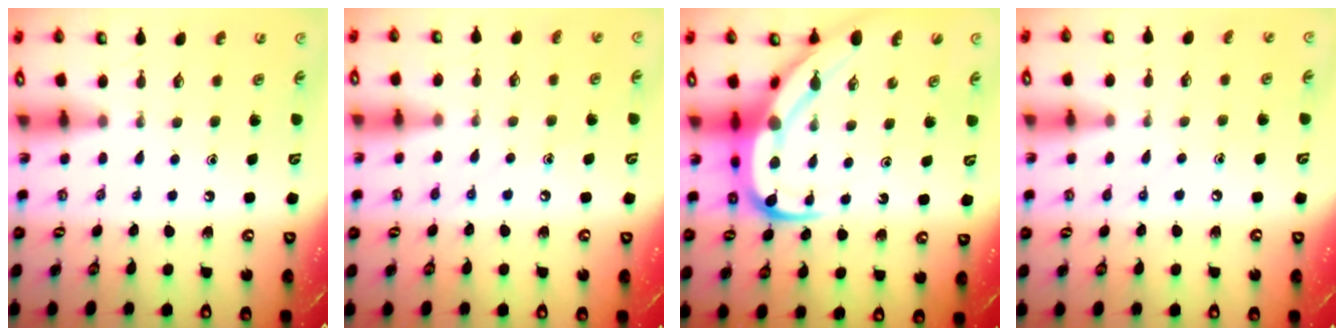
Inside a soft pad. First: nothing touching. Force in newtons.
{"total": 5.9, "press": 5.9, "slide": 0.5}
{"total": 14.7, "press": 14.7, "slide": 1.5}
{"total": 3.8, "press": 3.8, "slide": 0.5}